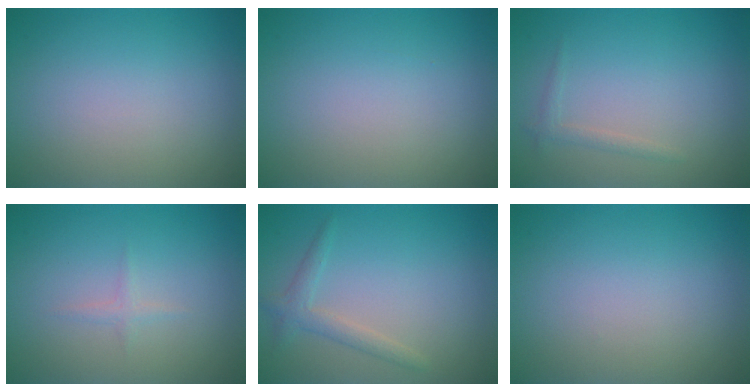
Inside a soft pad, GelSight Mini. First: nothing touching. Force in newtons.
{"total": 0.0}
{"total": 1.0, "press": 1.0, "slide": 0.0}
{"total": 0.7, "press": 0.7, "slide": 0.1}
{"total": 1.8, "press": 1.8, "slide": 0.1}
{"total": 0.0}